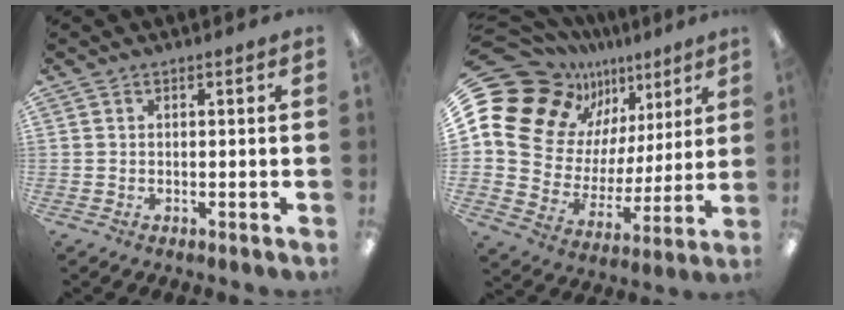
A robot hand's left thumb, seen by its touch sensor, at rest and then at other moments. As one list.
[{"total": 18.1, "force": [10.2, 13.3, 6.9], "torque": [-0.140, -0.069, 0.208]}]